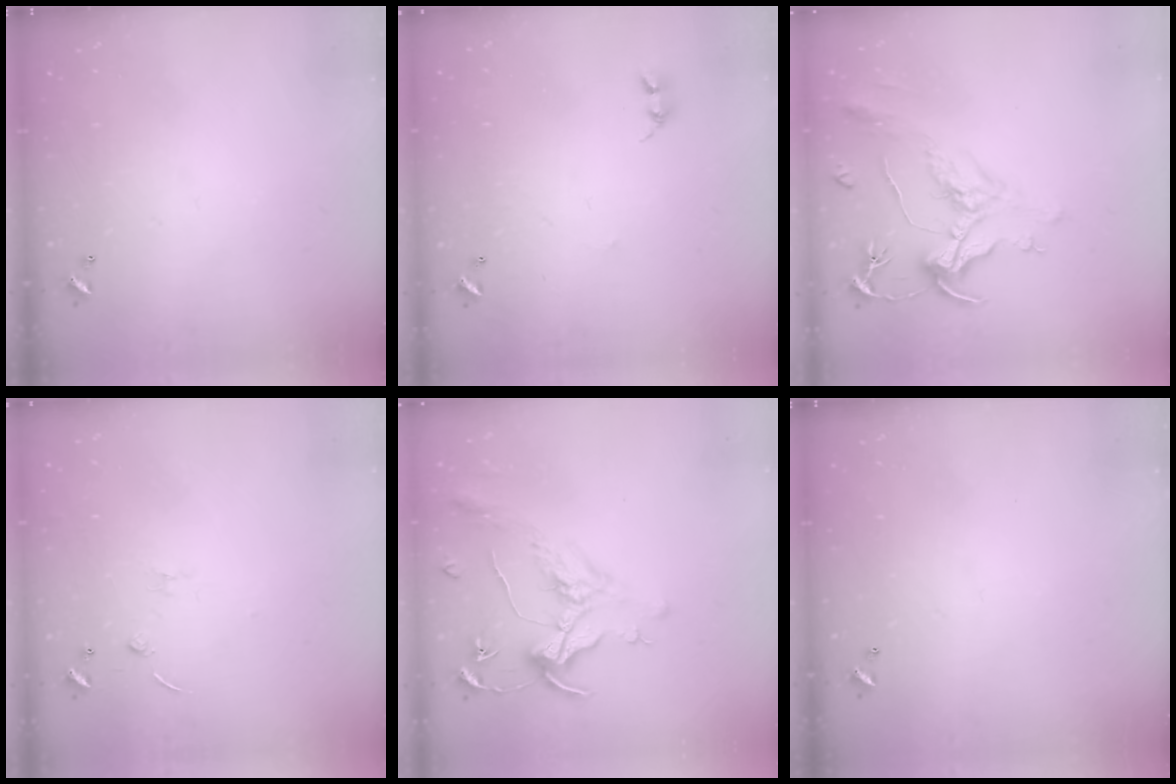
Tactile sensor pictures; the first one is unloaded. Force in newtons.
{"total": 2.9, "press": 2.9, "slide": 0.3}
{"total": 2.1, "press": 1.6, "slide": 1.3}
{"total": 1.5, "press": 1.4, "slide": 0.5}
{"total": 1.6, "press": 1.4, "slide": 0.7}
{"total": 0.0}